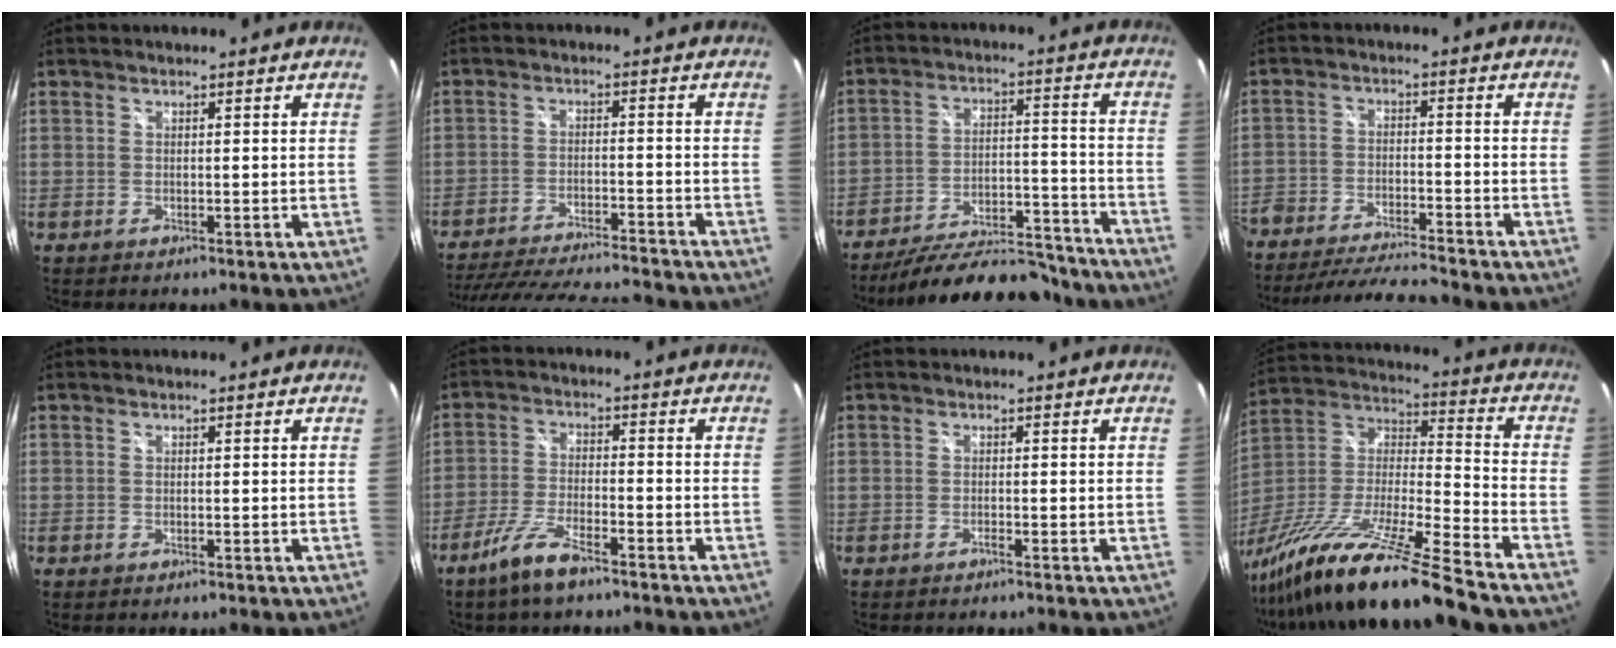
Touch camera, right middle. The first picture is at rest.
{"total": 21.0, "force": [-18.6, 3.3, 9.1], "torque": [-0.179, -0.029, -0.275]}
{"total": 19.5, "force": [-17.5, 5.1, 6.9], "torque": [-0.121, 0.015, -0.234]}
{"total": 15.2, "force": [-13.2, 2.9, 6.9], "torque": [-0.157, -0.023, -0.222]}
{"total": 0.0}
{"total": 7.6, "force": [-5.7, 1.7, 4.8], "torque": [-0.112, -0.008, -0.108]}
{"total": 0.5, "force": [-0.5, 0.0, 0.2], "torque": [0.000, -0.001, -0.011]}
{"total": 24.9, "force": [-18.8, 0.5, 16.4], "torque": [-0.290, -0.039, -0.336]}